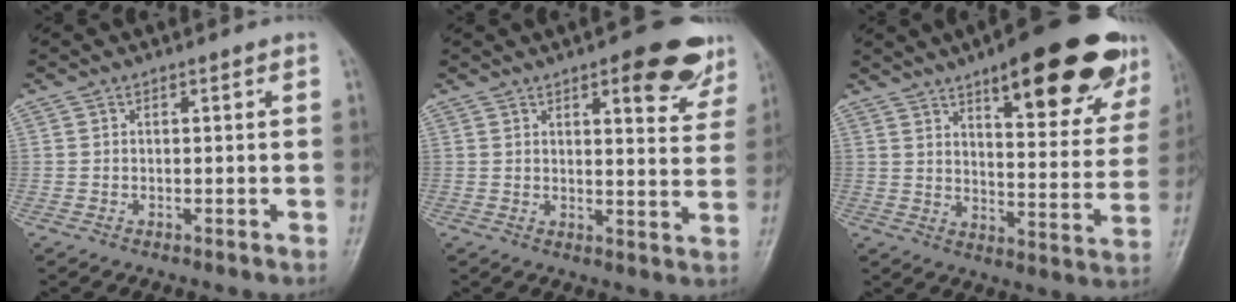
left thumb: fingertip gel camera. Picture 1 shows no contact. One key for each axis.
{"total": 9.6, "fx": 5.6, "fy": 3.4, "fz": 7.0, "tx": -0.057, "ty": -0.024, "tz": 0.066}
{"total": 24.7, "fx": 14.8, "fy": 7.7, "fz": 18.2, "tx": -0.205, "ty": -0.051, "tz": 0.202}